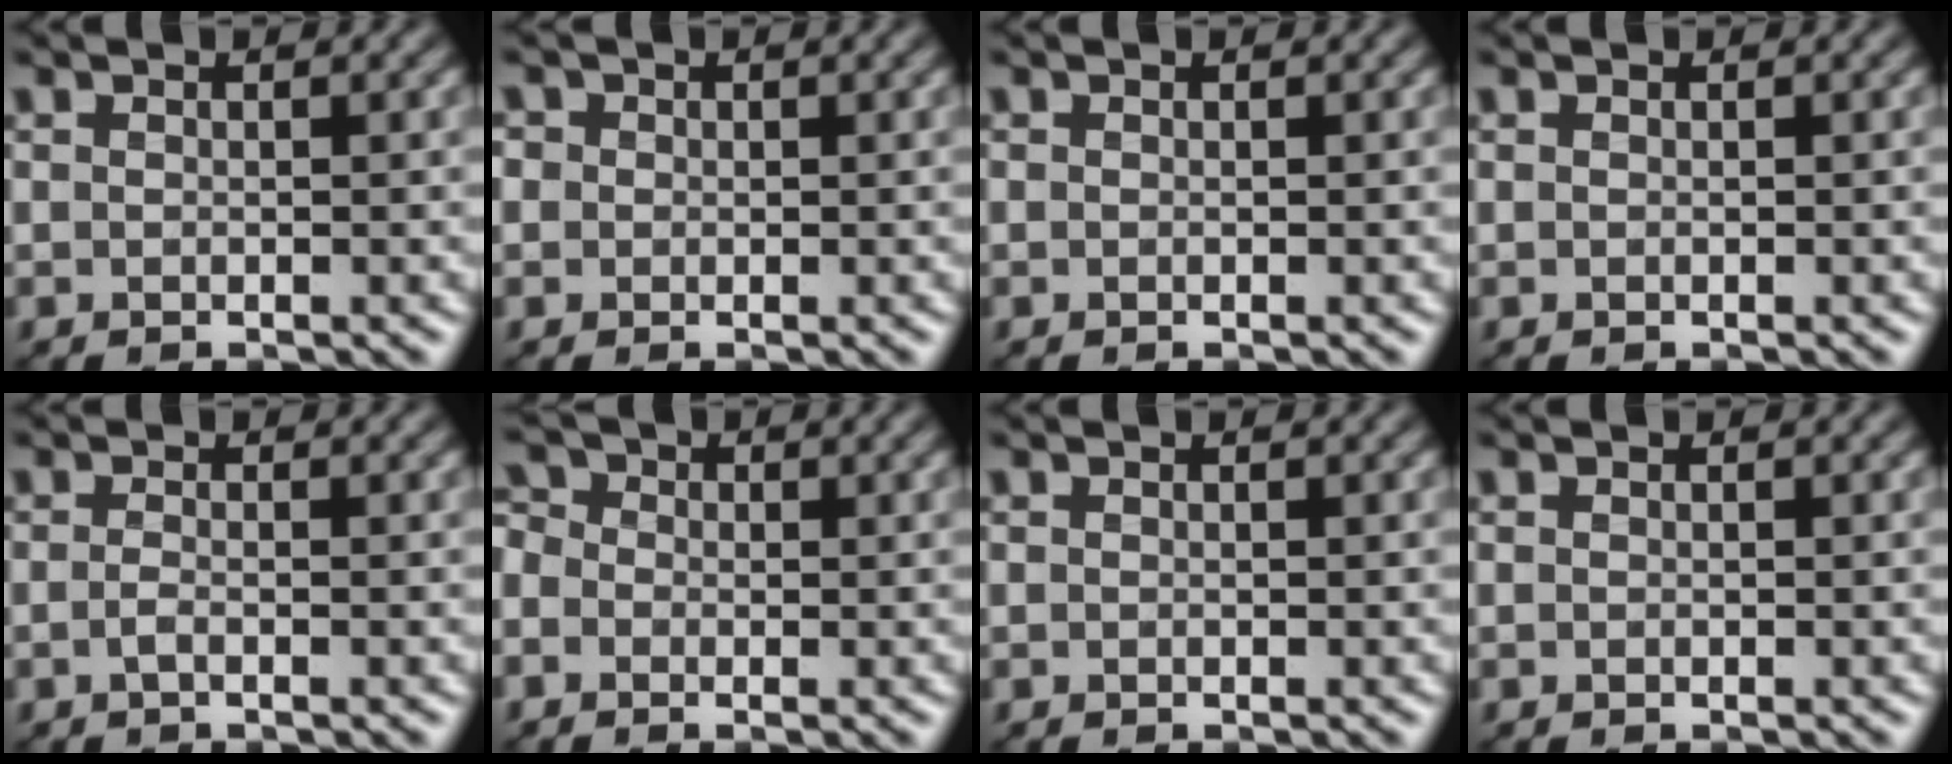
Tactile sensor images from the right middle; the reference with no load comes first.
{"total": 1.5, "force": [0.6, 1.3, 0.5], "torque": [-0.006, 0.009, -0.007]}
{"total": 0.0}
{"total": 0.0}
{"total": 0.9, "force": [-0.4, 0.3, 0.8], "torque": [-0.016, -0.003, -0.009]}
{"total": 2.5, "force": [-0.1, 2.2, 1.2], "torque": [-0.022, 0.016, -0.018]}
{"total": 0.0}
{"total": 0.0}